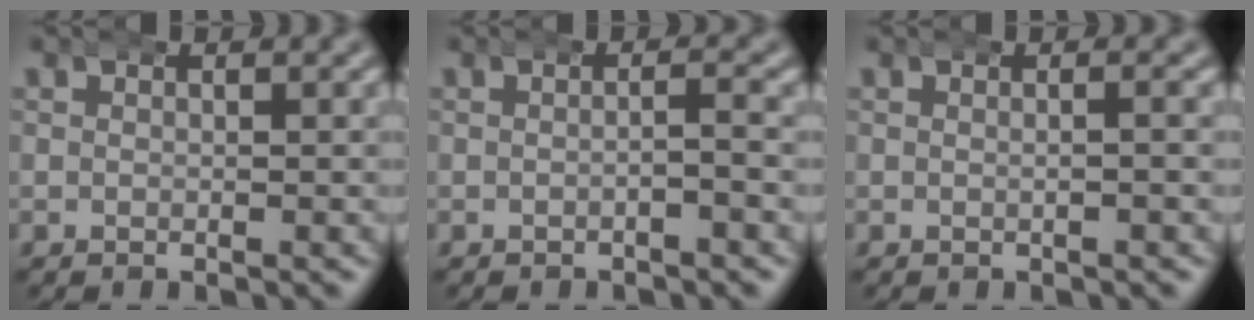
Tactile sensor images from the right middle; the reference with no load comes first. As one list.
[{"total": 0.8, "force": [-0.4, 0.1, 0.7], "torque": [-0.003, 0.004, -0.011]}, {"total": 0.8, "force": [0.0, 0.2, 0.8], "torque": [-0.005, 0.007, -0.006]}]